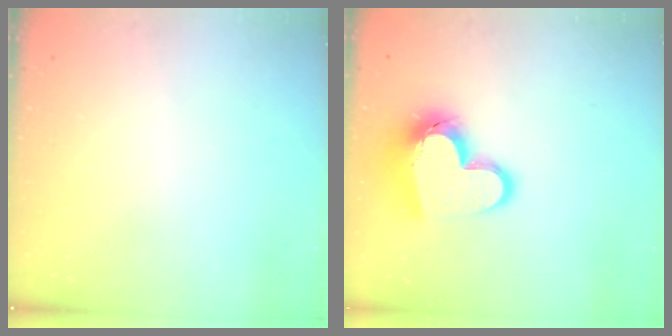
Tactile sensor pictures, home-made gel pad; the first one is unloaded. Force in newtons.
{"total": 17.0, "press": 16.9, "slide": 1.7}